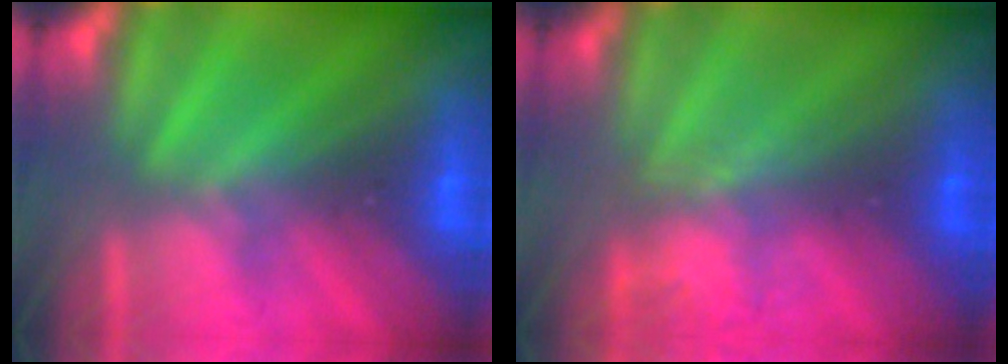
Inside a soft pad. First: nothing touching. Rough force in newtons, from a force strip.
{"total": 4.5}